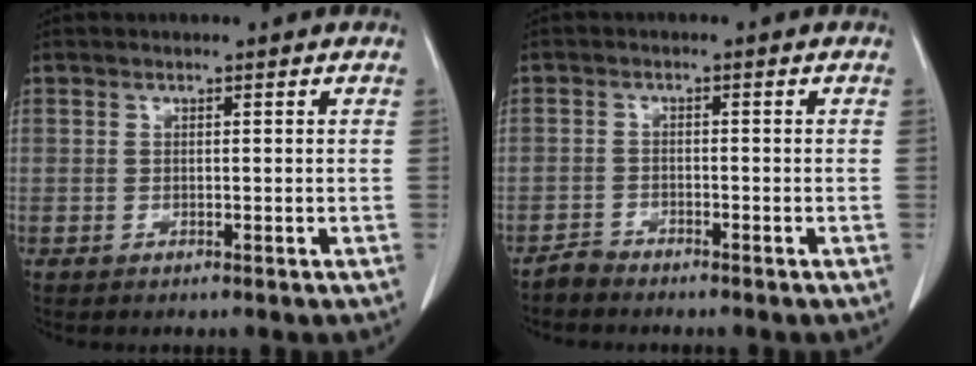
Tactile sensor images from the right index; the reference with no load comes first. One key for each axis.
{"total": 1.6, "fx": -1.6, "fy": 0.2, "fz": -0.1, "tx": -0.001, "ty": -0.003, "tz": -0.028}